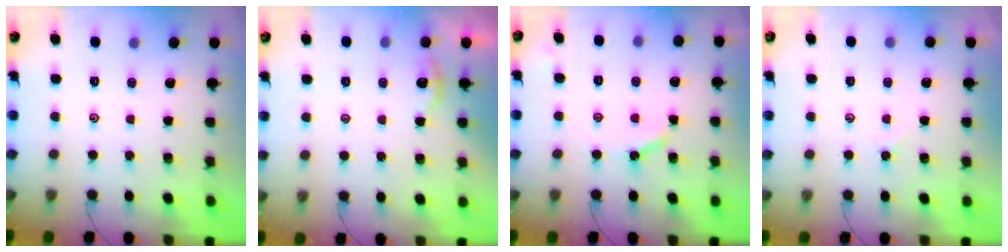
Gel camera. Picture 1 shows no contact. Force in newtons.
{"total": 2.6, "press": 2.6, "slide": 0.3}
{"total": 5.4, "press": 5.4, "slide": 0.3}
{"total": 1.7, "press": 1.7, "slide": 0.3}